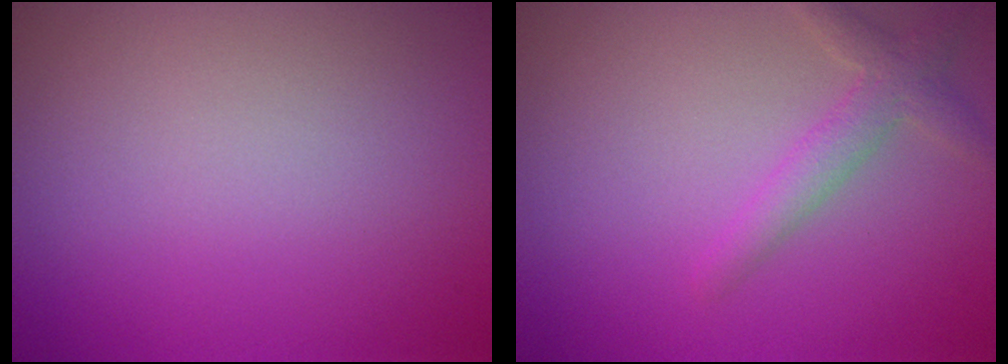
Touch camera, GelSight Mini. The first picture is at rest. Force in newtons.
{"total": 2.3, "press": 2.3, "slide": 0.0}